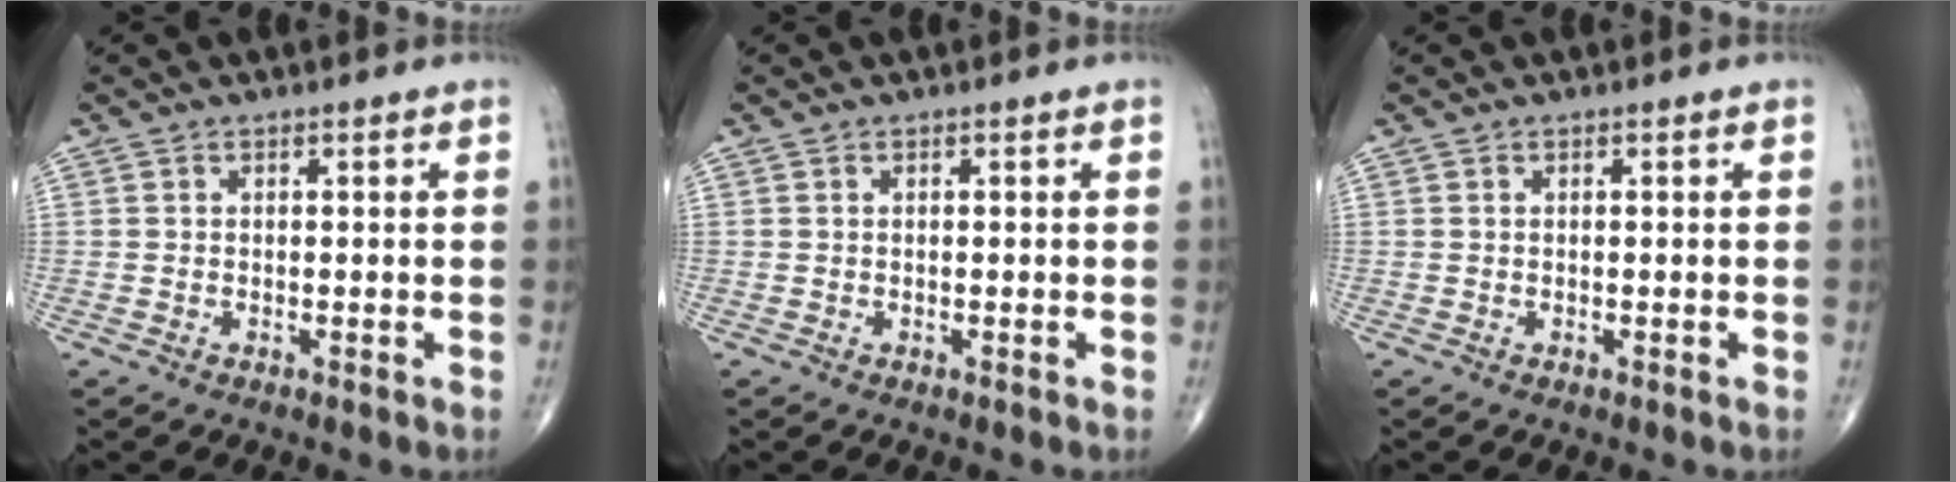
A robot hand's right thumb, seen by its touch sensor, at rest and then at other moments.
{"total": 0.0}
{"total": 0.0}